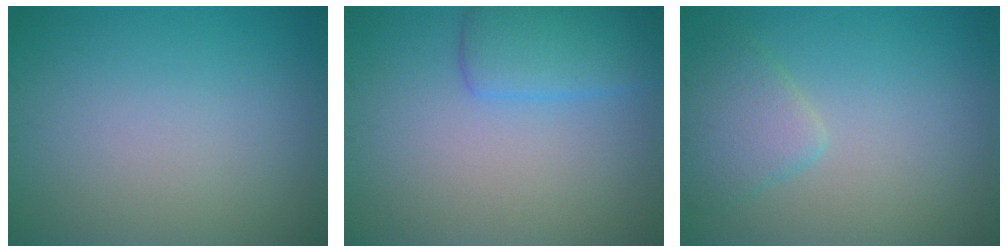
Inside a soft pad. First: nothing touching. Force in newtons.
{"total": 3.6, "press": 3.6, "slide": 0.0}
{"total": 2.7, "press": 2.7, "slide": 0.3}